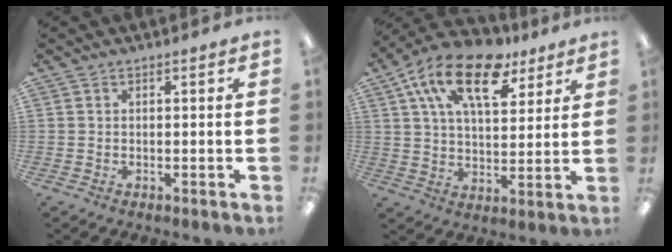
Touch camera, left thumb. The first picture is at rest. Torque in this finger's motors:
{"motor_torque": [0.10, 0.70, 1.78, -0.99, 0.45]}